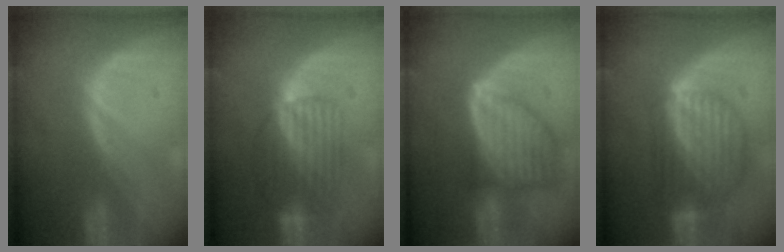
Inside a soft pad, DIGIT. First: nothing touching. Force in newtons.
{"total": 7.1, "press": 7.0, "slide": 1.5}
{"total": 9.3, "press": 9.3, "slide": 0.5}
{"total": 8.7, "press": 7.7, "slide": 4.1}